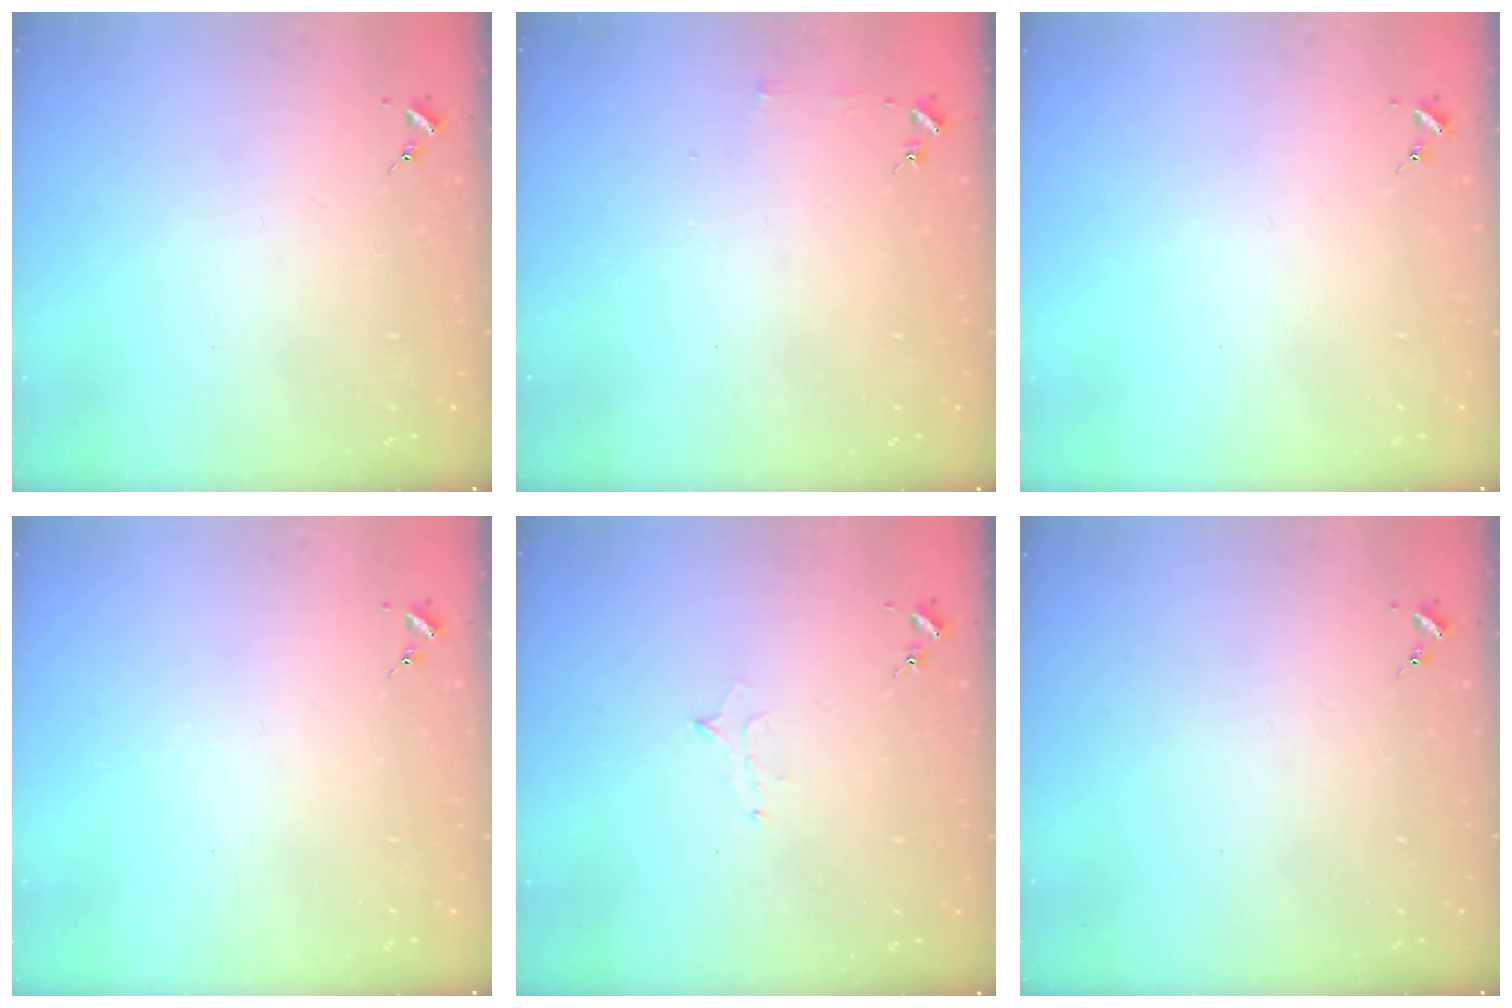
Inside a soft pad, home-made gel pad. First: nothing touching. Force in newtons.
{"total": 3.0, "press": 3.0, "slide": 0.3}
{"total": 0.0}
{"total": 0.0}
{"total": 5.8, "press": 5.7, "slide": 0.6}
{"total": 0.0}